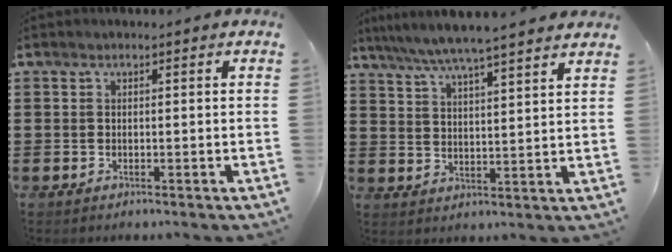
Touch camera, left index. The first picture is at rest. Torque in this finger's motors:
{"motor_torque": [1.37, -0.77, 0.58, 0.21]}